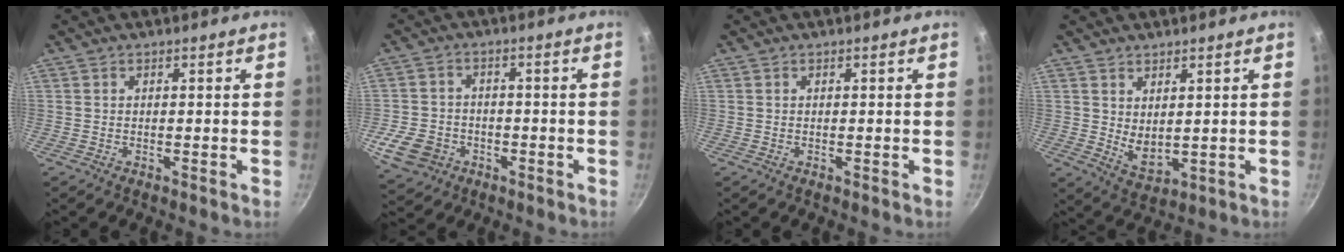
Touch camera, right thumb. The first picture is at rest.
{"total": 9.1, "force": [-3.4, 7.3, 4.3], "torque": [-0.072, 0.018, -0.056]}
{"total": 0.0}
{"total": 5.2, "force": [1.9, 2.9, 3.9], "torque": [-0.057, -0.028, 0.043]}